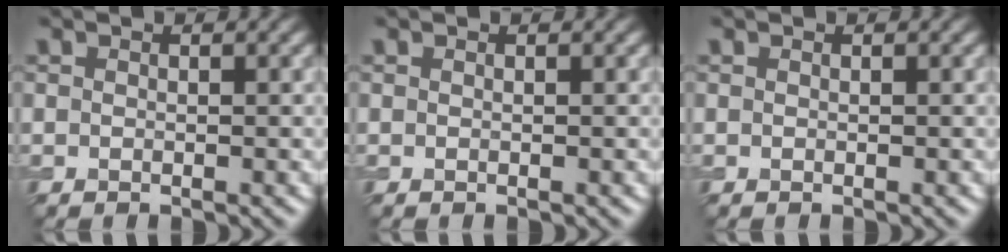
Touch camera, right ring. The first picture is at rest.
{"total": 0.0}
{"total": 0.0}